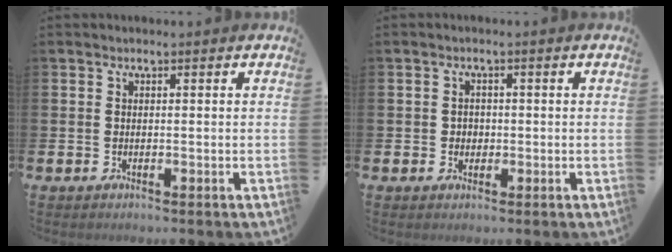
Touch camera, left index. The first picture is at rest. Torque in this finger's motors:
{"motor_torque": [-0.21, 0.02, -0.01, 0.02]}